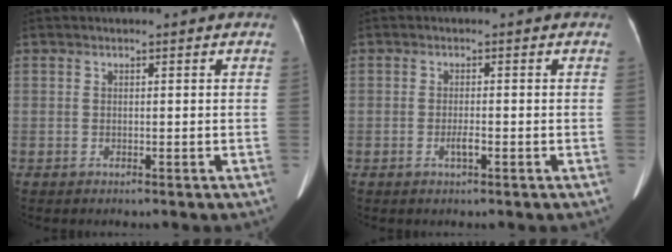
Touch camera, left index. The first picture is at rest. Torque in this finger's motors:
{"motor_torque": [0.32, 0.06, 0.13, 0.00]}